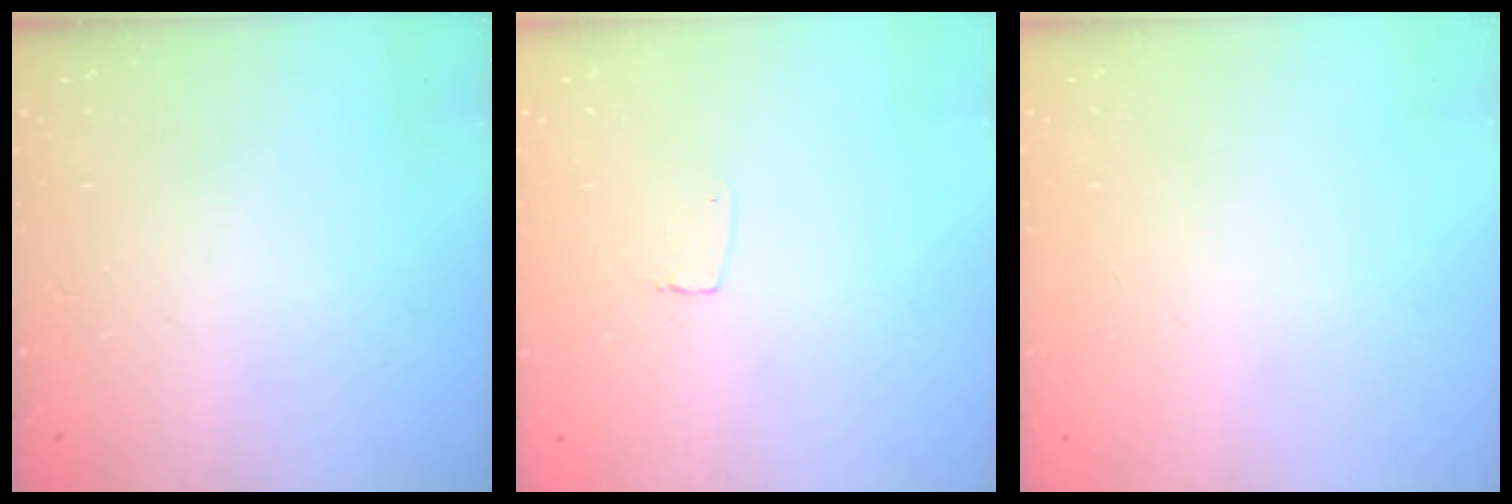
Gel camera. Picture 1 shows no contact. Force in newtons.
{"total": 3.5, "press": 3.5, "slide": 0.3}
{"total": 0.0}